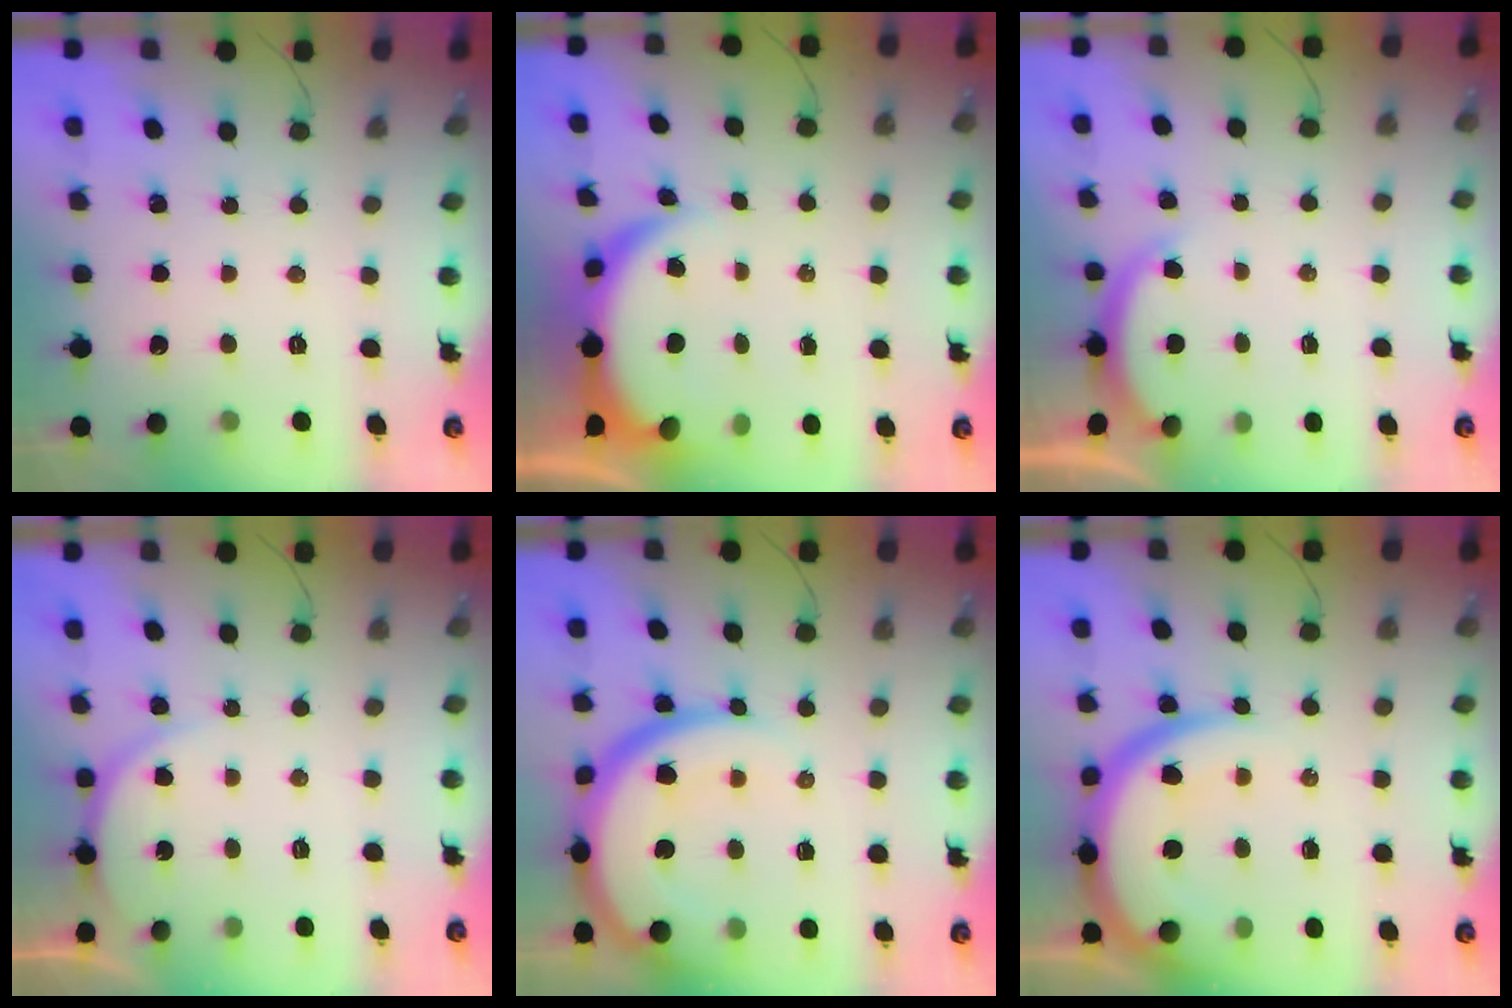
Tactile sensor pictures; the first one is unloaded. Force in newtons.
{"total": 6.0, "press": 6.0, "slide": 0.1}
{"total": 2.6, "press": 2.6, "slide": 0.5}
{"total": 6.2, "press": 6.2, "slide": 0.4}
{"total": 18.0, "press": 18.0, "slide": 1.4}
{"total": 16.2, "press": 16.1, "slide": 1.7}